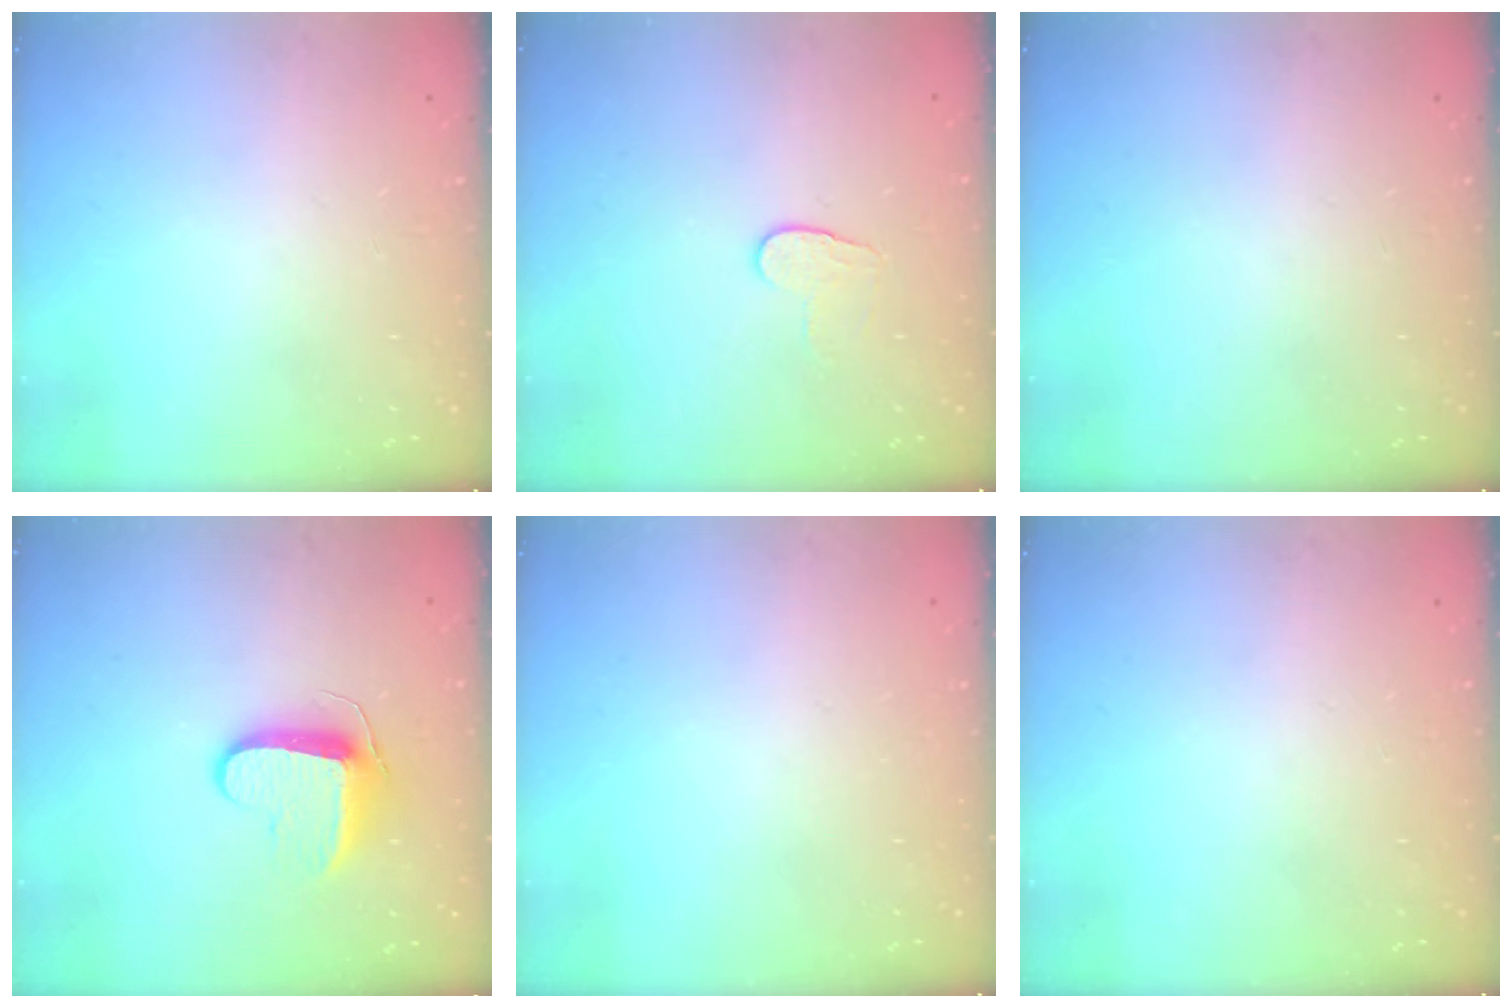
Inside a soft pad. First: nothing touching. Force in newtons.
{"total": 6.2, "press": 6.1, "slide": 0.5}
{"total": 0.0}
{"total": 9.4, "press": 9.4, "slide": 0.2}
{"total": 0.0}
{"total": 0.0}